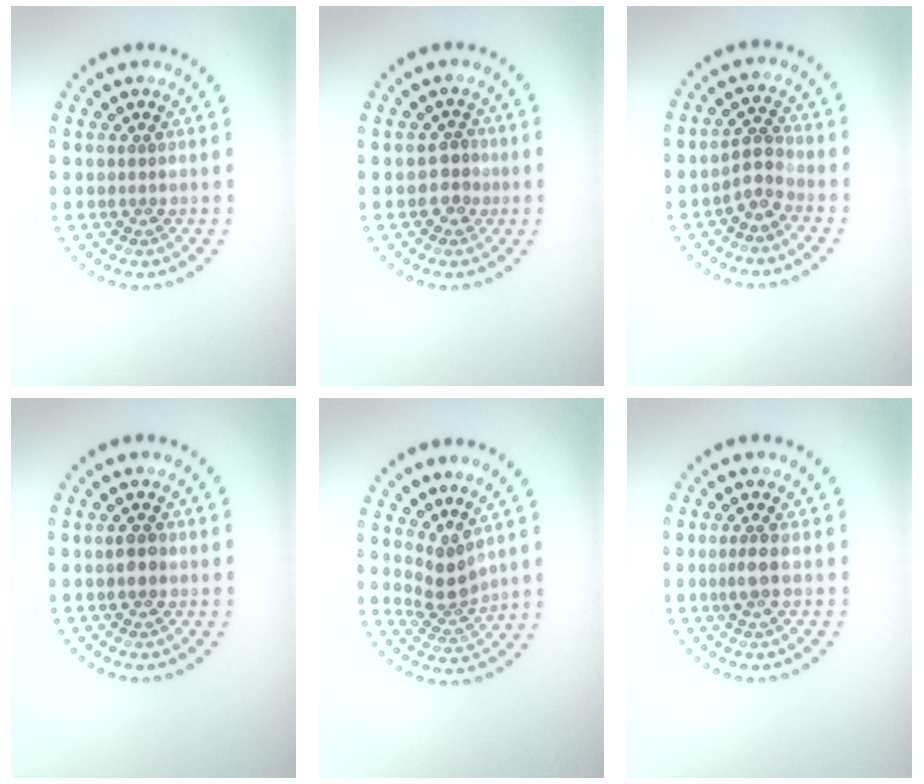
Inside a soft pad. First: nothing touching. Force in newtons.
{"total": 2.0, "press": 1.7, "slide": 1.0}
{"total": 2.2, "press": 1.8, "slide": 1.3}
{"total": 1.4, "press": 1.4, "slide": 0.2}
{"total": 2.6, "press": 1.8, "slide": 1.8}
{"total": 1.7, "press": 1.5, "slide": 0.8}